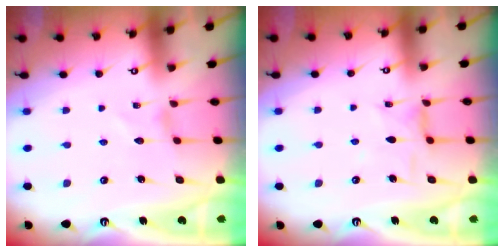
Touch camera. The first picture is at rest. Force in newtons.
{"total": 4.7, "press": 4.7, "slide": 0.3}